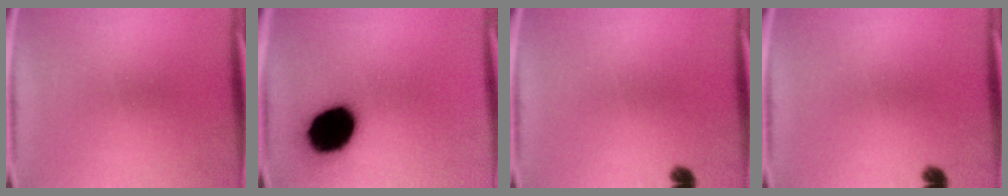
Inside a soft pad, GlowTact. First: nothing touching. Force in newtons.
{"total": 17.3}
{"total": 1.5}
{"total": 1.5}